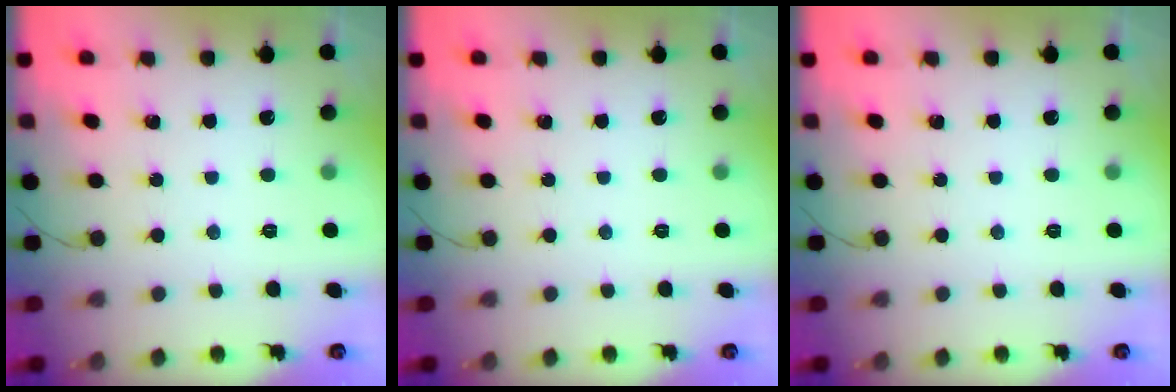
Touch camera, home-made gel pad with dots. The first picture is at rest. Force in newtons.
{"total": 0.0}
{"total": 0.0}